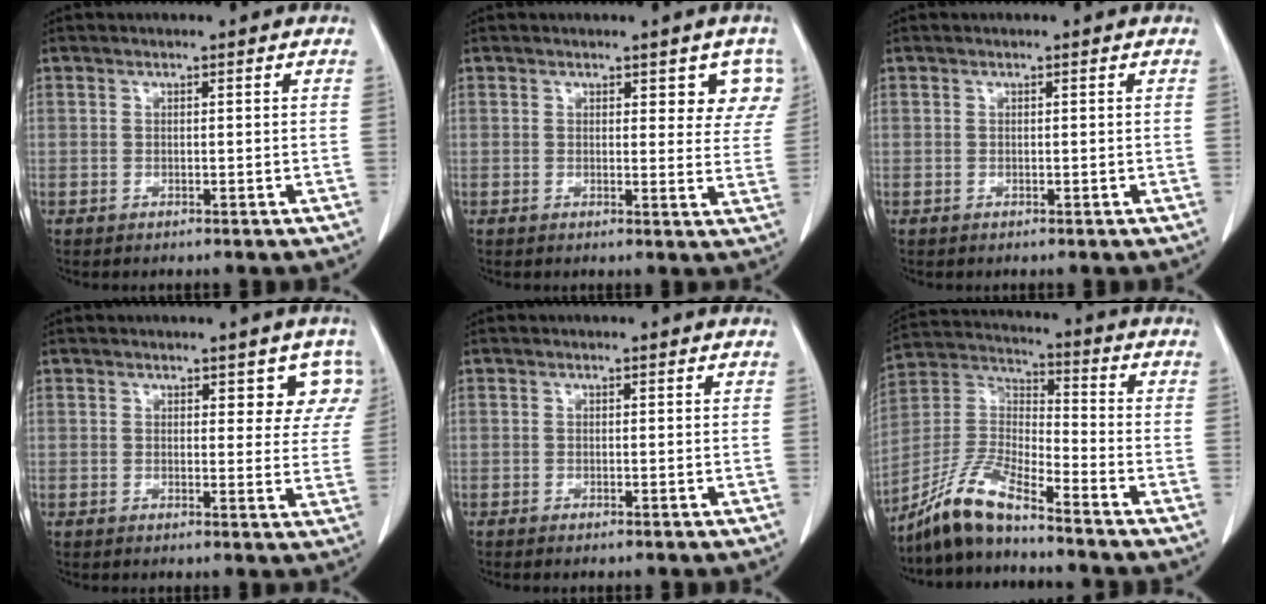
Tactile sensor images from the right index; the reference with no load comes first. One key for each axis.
{"total": 5.8, "fx": 3.3, "fy": 2.6, "fz": 4.0, "tx": -0.025, "ty": -0.005, "tz": 0.026}
{"total": 0.0}
{"total": 5.3, "fx": 3.1, "fy": 2.9, "fz": 3.3, "tx": -0.010, "ty": -0.002, "tz": 0.023}
{"total": 1.0, "fx": -0.8, "fy": 0.0, "fz": 0.6, "tx": -0.010, "ty": -0.002, "tz": -0.012}
{"total": 10.4, "fx": -8.9, "fy": 0.9, "fz": 5.3, "tx": -0.122, "ty": 0.001, "tz": -0.178}